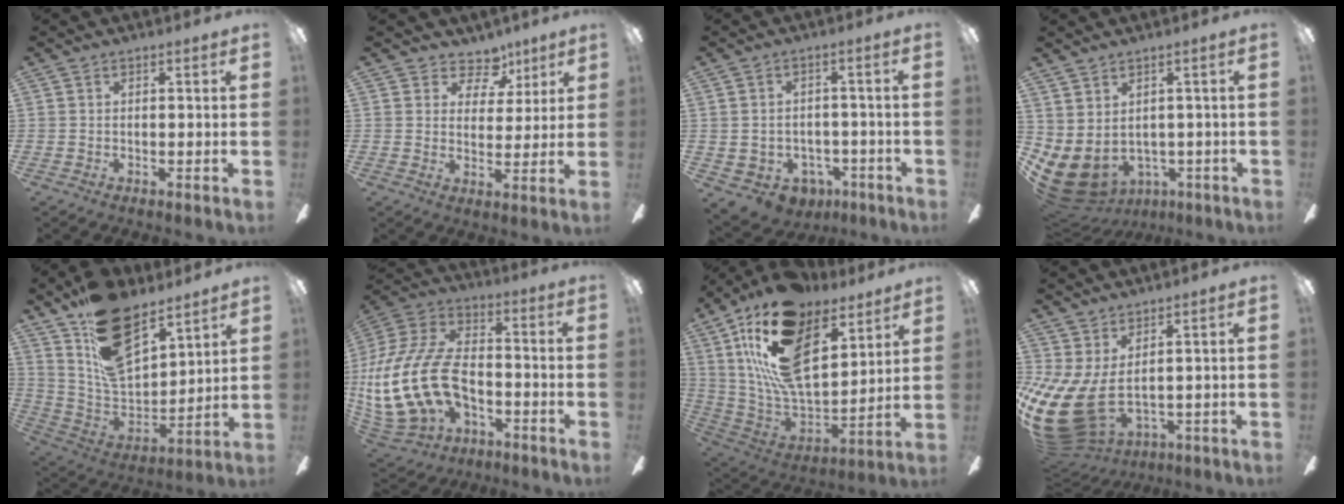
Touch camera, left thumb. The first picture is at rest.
{"total": 8.2, "force": [5.4, 5.6, 2.6], "torque": [-0.036, -0.033, 0.099]}
{"total": 4.0, "force": [-1.5, 3.5, 1.0], "torque": [-0.034, 0.007, -0.024]}
{"total": 5.5, "force": [-1.0, 4.2, 3.5], "torque": [-0.103, -0.020, -0.014]}
{"total": 18.9, "force": [12.5, 9.9, 10.1], "torque": [-0.185, -0.073, 0.233]}
{"total": 22.1, "force": [-5.0, 13.8, 16.5], "torque": [-0.371, 0.029, -0.084]}
{"total": 23.9, "force": [12.8, 11.7, 16.4], "torque": [-0.337, -0.073, 0.227]}
{"total": 12.7, "force": [-1.0, 7.0, 10.6], "torque": [-0.246, -0.024, -0.011]}